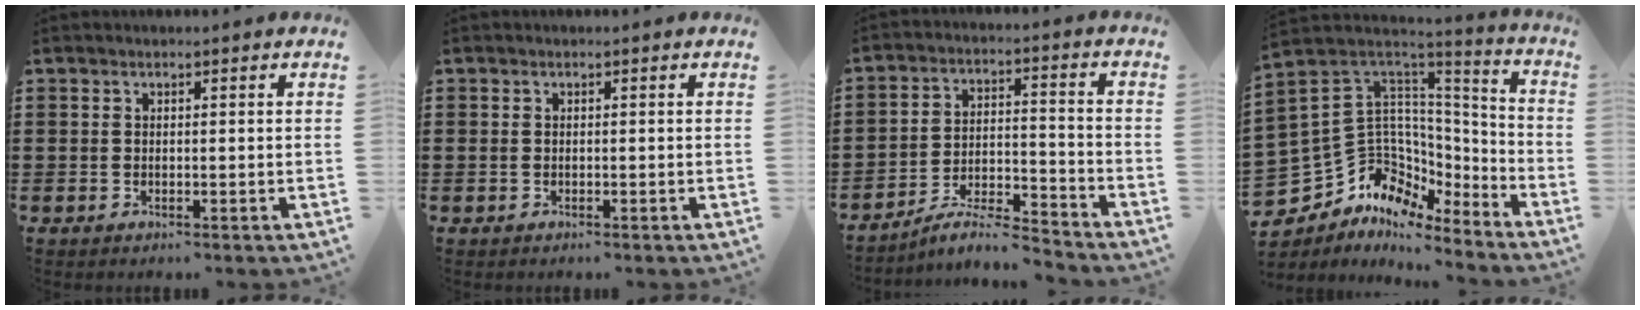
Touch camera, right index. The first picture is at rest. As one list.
[{"total": 0.0}, {"total": 6.6, "force": [-6.0, 0.6, 2.5], "torque": [-0.050, -0.002, -0.118]}, {"total": 9.8, "force": [-3.5, 8.5, 3.3], "torque": [-0.109, -0.023, -0.063]}]